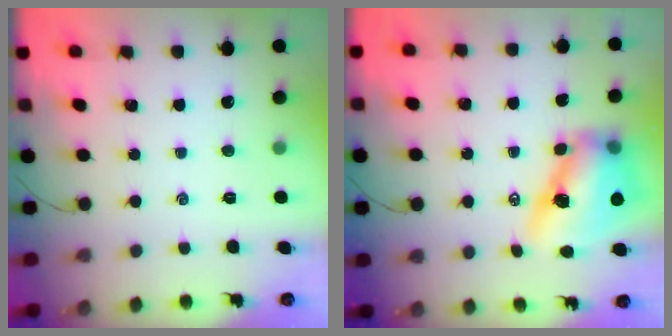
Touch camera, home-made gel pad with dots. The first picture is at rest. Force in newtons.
{"total": 12.8, "press": 12.4, "slide": 3.5}